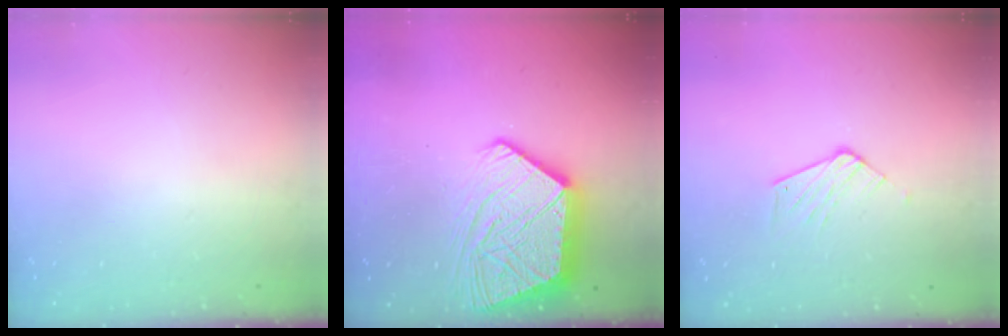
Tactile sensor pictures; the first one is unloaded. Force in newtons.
{"total": 18.2, "press": 18.1, "slide": 1.6}
{"total": 7.0, "press": 7.0, "slide": 0.4}